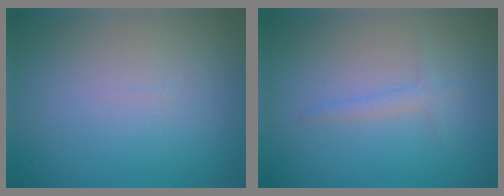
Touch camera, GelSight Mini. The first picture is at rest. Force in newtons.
{"total": 1.1, "press": 1.1, "slide": 0.1}